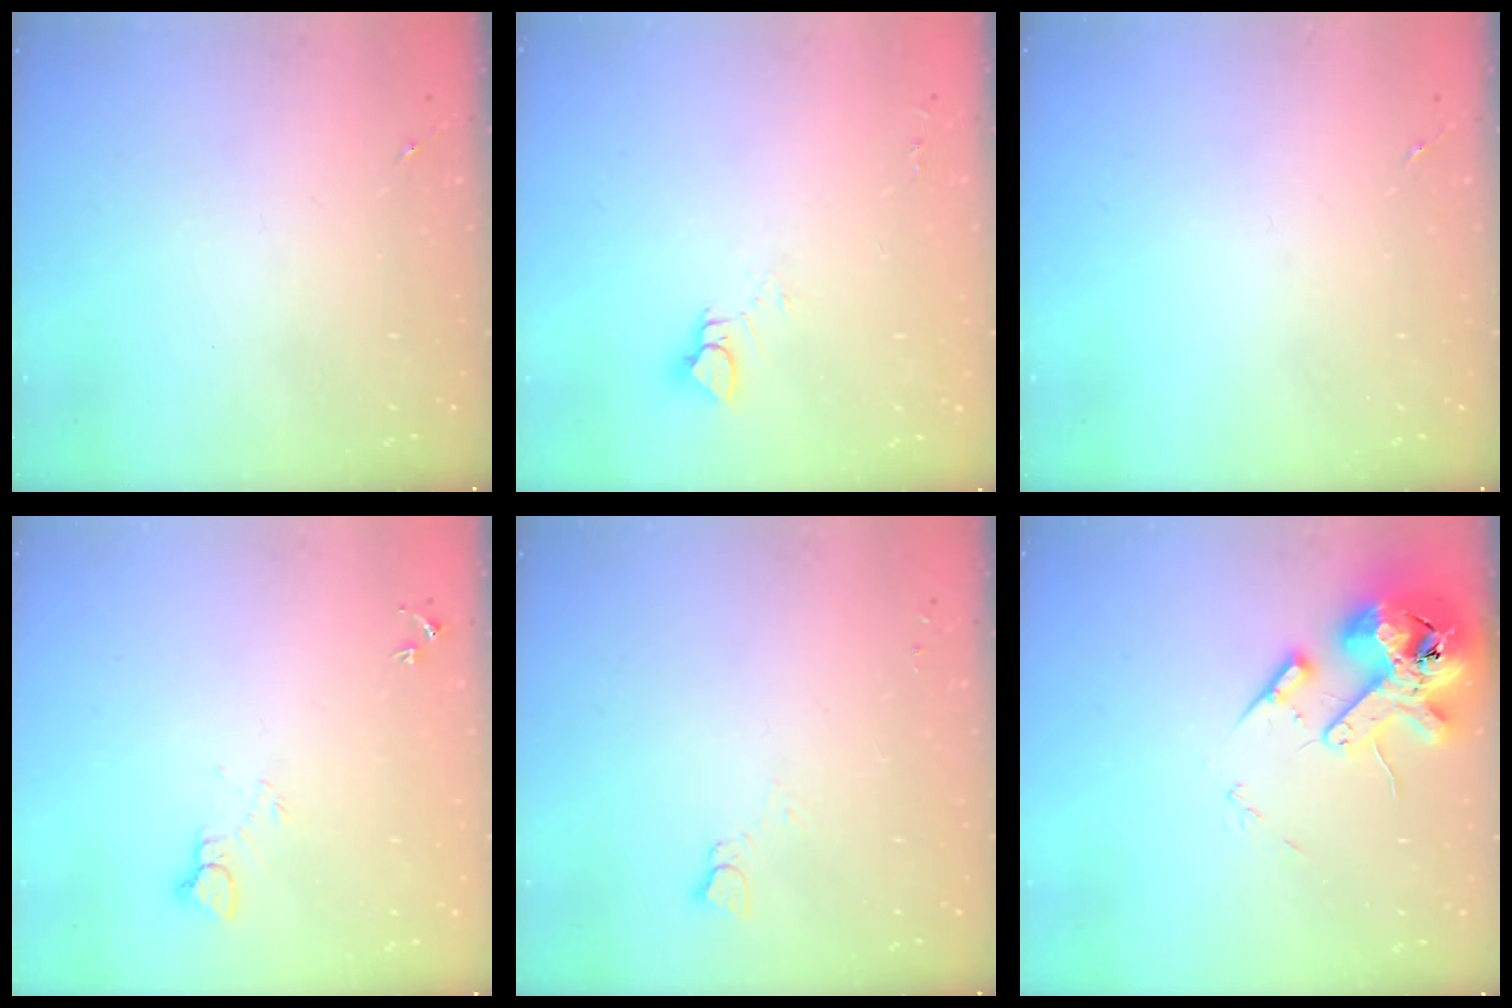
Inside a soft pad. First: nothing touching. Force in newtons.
{"total": 4.6, "press": 4.5, "slide": 0.5}
{"total": 0.0}
{"total": 4.5, "press": 4.5, "slide": 0.3}
{"total": 2.8, "press": 2.7, "slide": 0.3}
{"total": 15.8, "press": 15.5, "slide": 2.8}